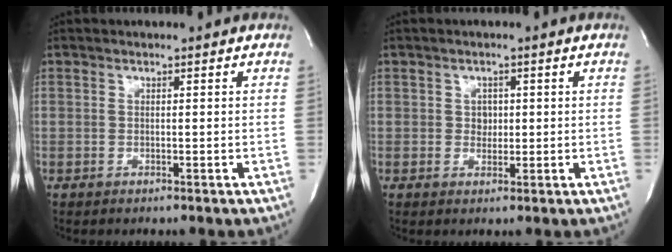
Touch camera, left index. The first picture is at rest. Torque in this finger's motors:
{"motor_torque": [0.11, -0.01, 0.00, -0.01]}